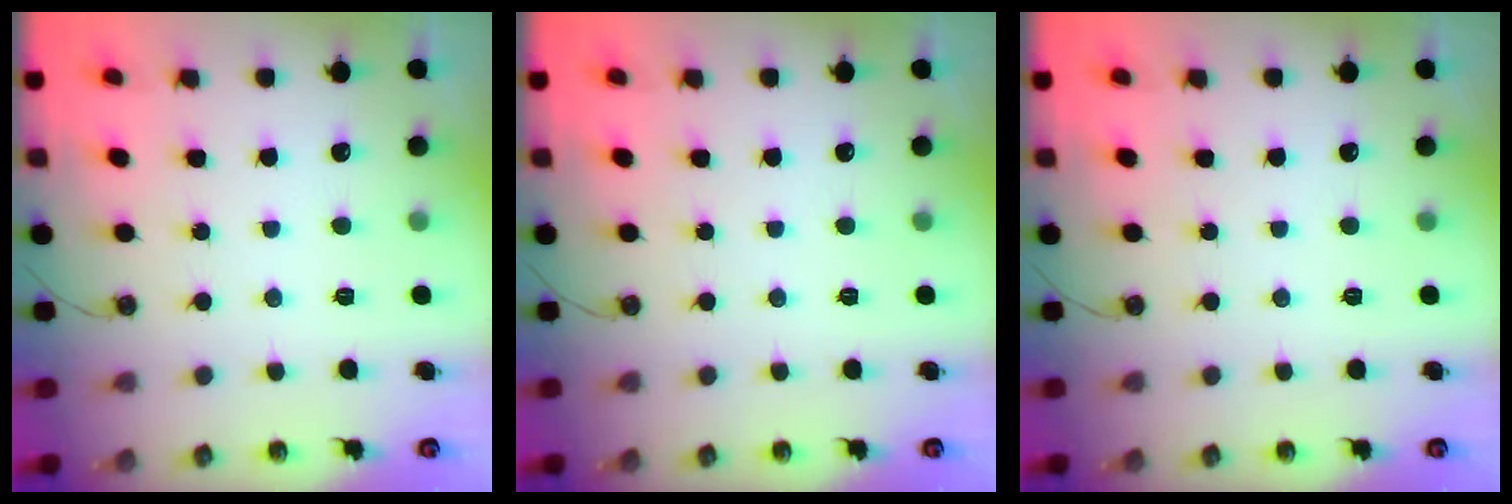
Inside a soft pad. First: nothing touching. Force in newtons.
{"total": 0.0}
{"total": 0.0}